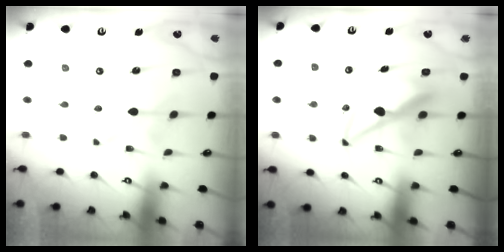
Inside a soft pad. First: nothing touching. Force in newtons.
{"total": 9.9, "press": 9.8, "slide": 1.6}